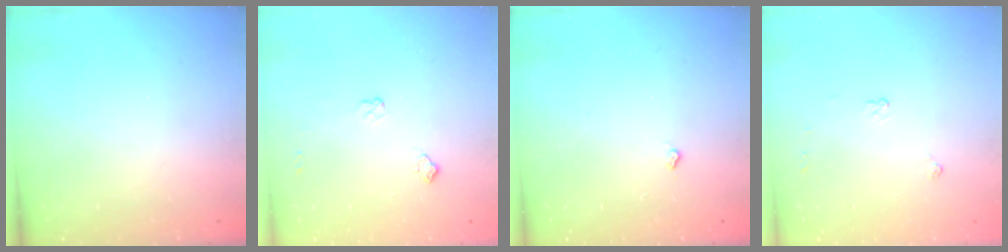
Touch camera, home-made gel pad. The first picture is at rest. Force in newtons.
{"total": 6.0, "press": 6.0, "slide": 0.8}
{"total": 2.8, "press": 2.8, "slide": 0.4}
{"total": 3.9, "press": 3.9, "slide": 0.6}